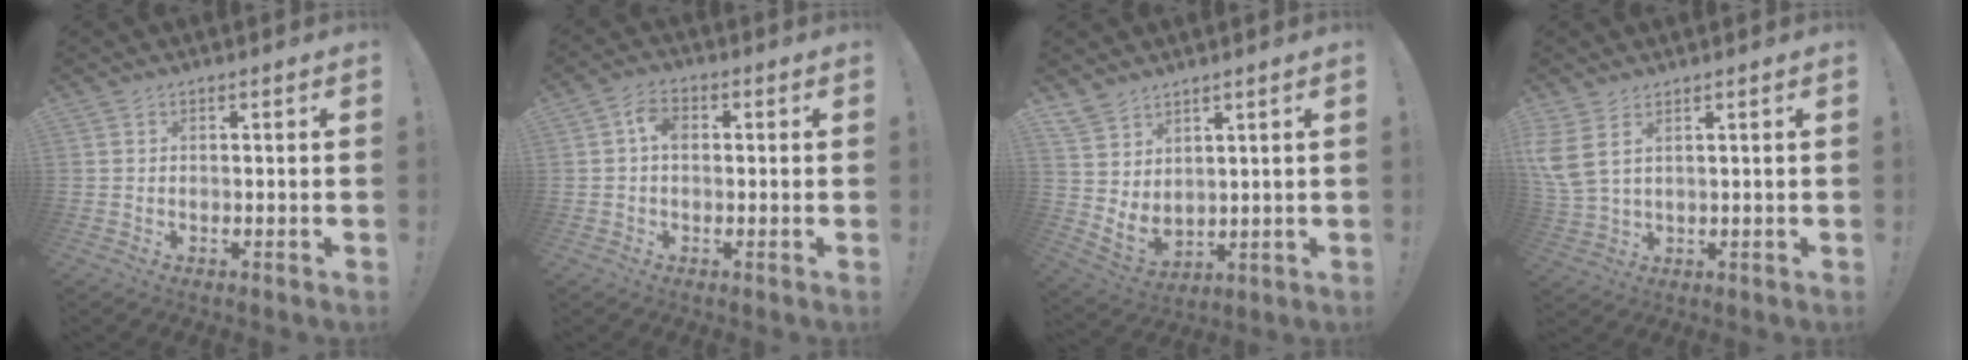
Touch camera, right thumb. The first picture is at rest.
{"total": 4.8, "force": [0.5, 3.2, 3.5], "torque": [-0.053, 0.006, 0.008]}
{"total": 6.9, "force": [4.6, 4.3, 2.7], "torque": [-0.061, -0.042, 0.098]}
{"total": 5.8, "force": [3.2, 2.2, 4.3], "torque": [-0.100, -0.019, 0.065]}